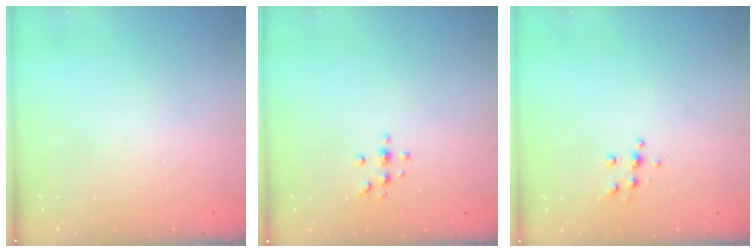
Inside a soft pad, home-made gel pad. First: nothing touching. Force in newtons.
{"total": 3.9, "press": 3.8, "slide": 0.5}
{"total": 5.7, "press": 5.7, "slide": 0.9}